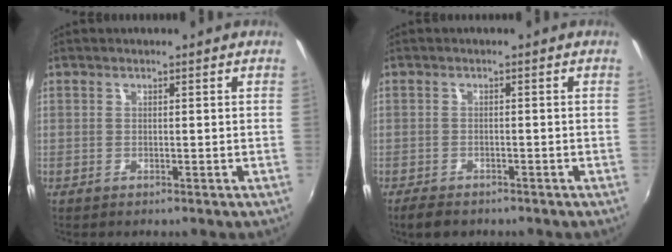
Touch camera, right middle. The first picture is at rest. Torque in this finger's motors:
{"motor_torque": [0.07, -0.07, 0.01, 0.01]}